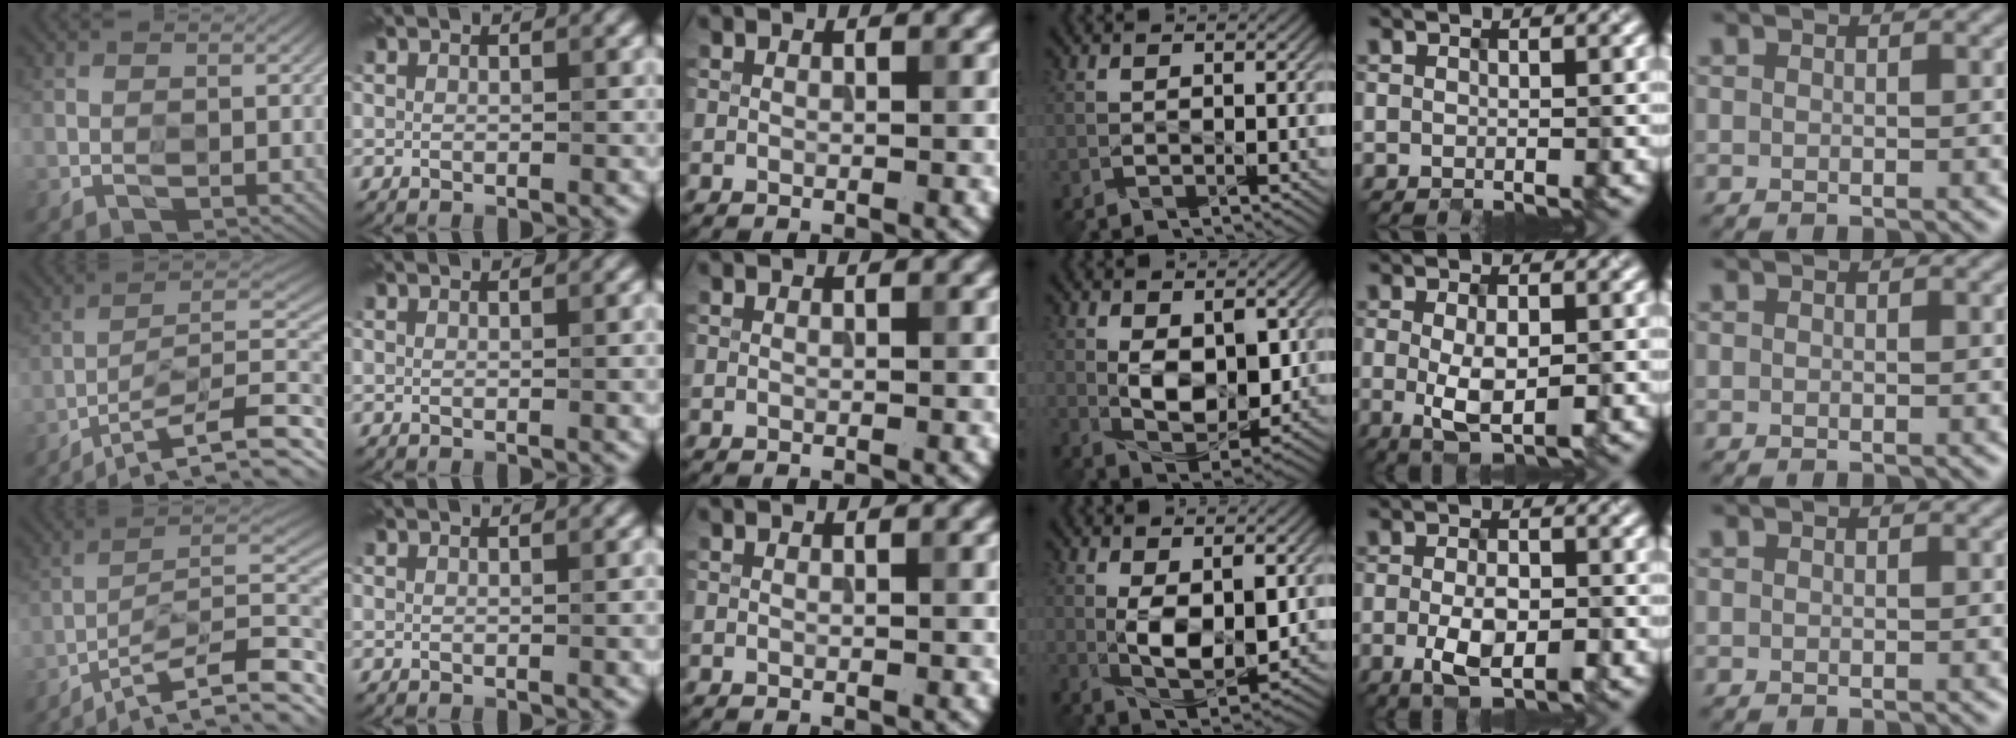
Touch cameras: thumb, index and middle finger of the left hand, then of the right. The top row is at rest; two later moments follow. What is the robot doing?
{"motion": "insert", "object": "key"}